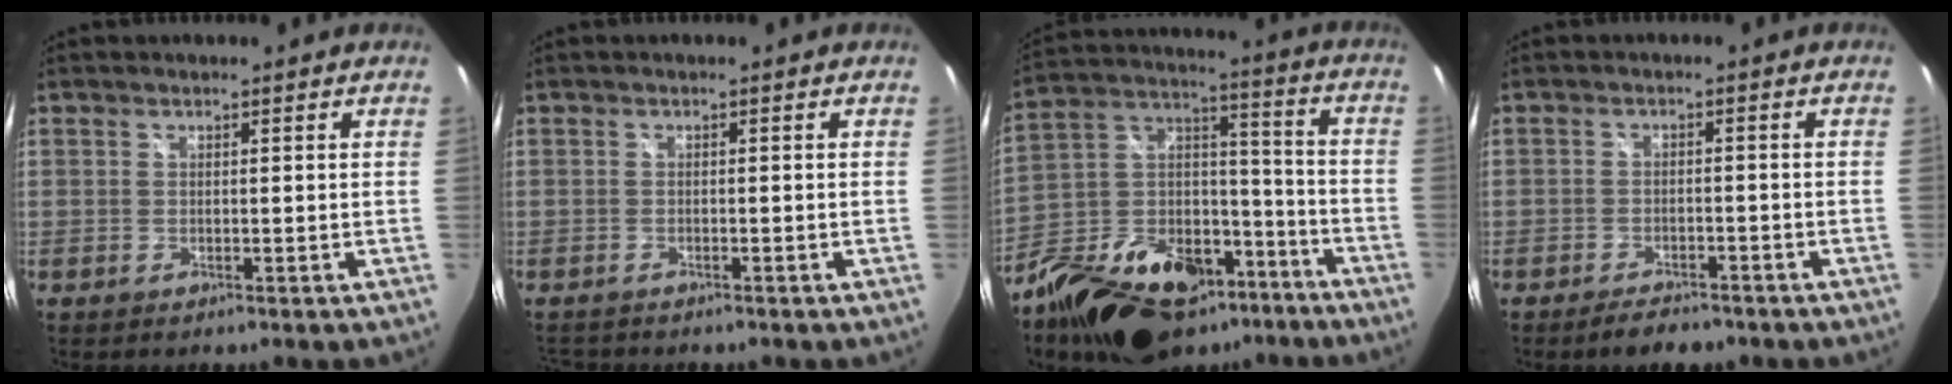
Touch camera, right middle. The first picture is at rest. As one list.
[{"total": 2.9, "force": [-2.7, 0.8, 0.9], "torque": [-0.023, -0.012, -0.044]}, {"total": 27.7, "force": [-17.2, 15.5, 15.1], "torque": [-0.304, 0.041, -0.265]}, {"total": 4.7, "force": [-3.8, 1.9, 2.0], "torque": [-0.042, 0.008, -0.054]}]